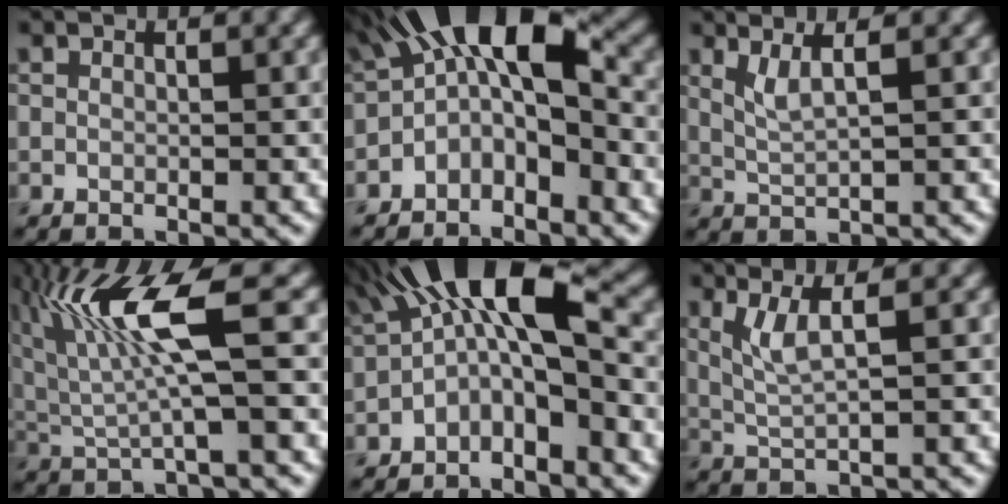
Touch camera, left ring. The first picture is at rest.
{"total": 8.1, "force": [-1.4, 4.2, 6.7], "torque": [-0.109, 0.022, -0.041]}
{"total": 2.4, "force": [1.1, 0.6, 2.1], "torque": [-0.039, -0.002, 0.026]}
{"total": 8.3, "force": [2.1, 1.8, 7.8], "torque": [-0.167, 0.006, 0.041]}
{"total": 8.4, "force": [-1.1, 3.6, 7.5], "torque": [-0.121, 0.030, -0.036]}
{"total": 2.9, "force": [1.0, 0.6, 2.7], "torque": [-0.057, -0.002, 0.027]}